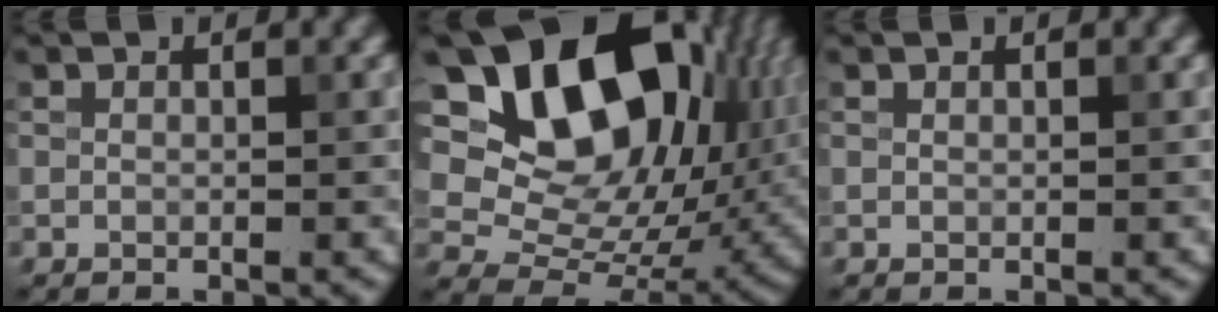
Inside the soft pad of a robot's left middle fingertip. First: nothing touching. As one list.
[{"total": 18.2, "force": [7.3, 11.8, 11.8], "torque": [-0.193, 0.030, 0.134]}, {"total": 0.0}]